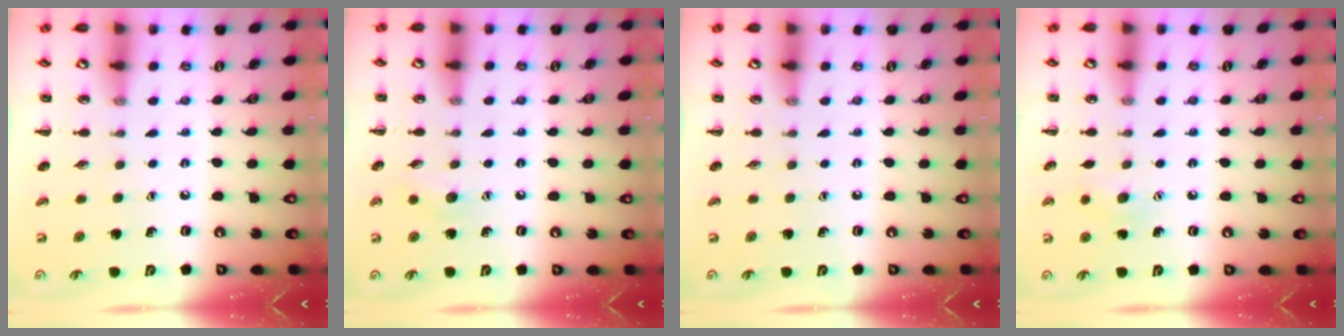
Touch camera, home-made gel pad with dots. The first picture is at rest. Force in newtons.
{"total": 6.4, "press": 6.2, "slide": 1.4}
{"total": 0.0}
{"total": 6.6, "press": 6.5, "slide": 1.3}